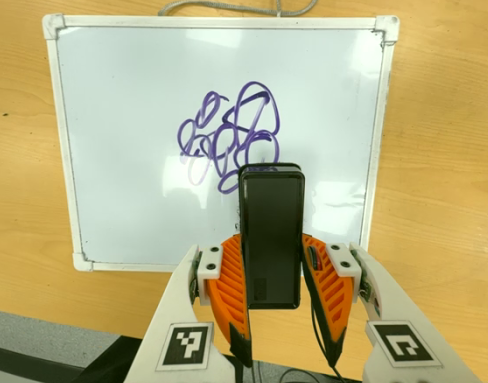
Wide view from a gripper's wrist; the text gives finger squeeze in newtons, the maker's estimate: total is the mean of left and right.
{"total": 4.9, "left": 3.5, "right": 6.4}